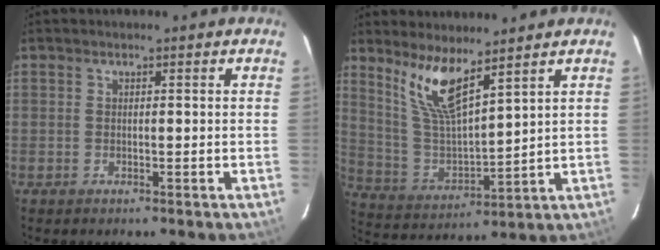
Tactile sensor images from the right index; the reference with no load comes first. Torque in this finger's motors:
{"motor_torque": [0.29, 0.27, 0.29, 0.09]}